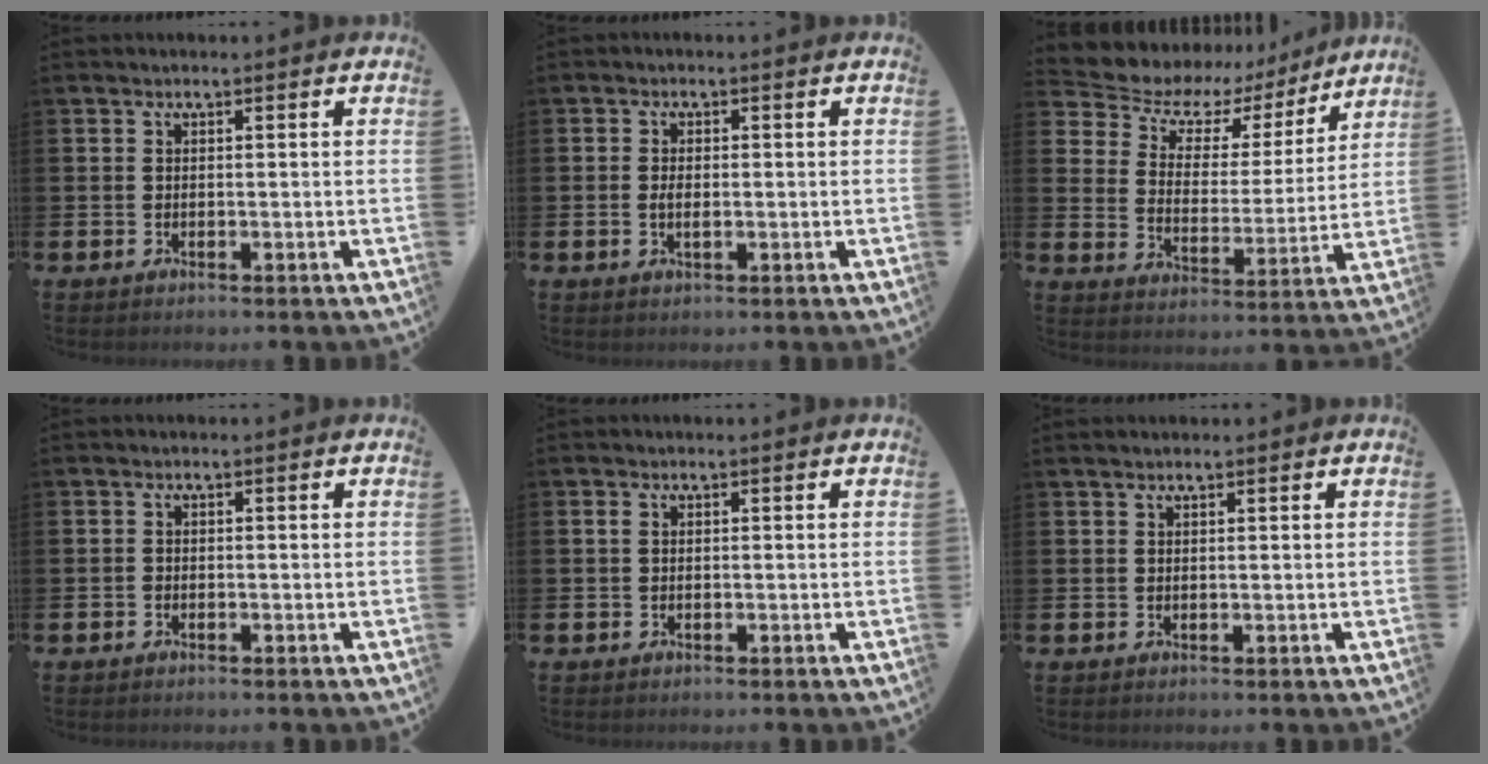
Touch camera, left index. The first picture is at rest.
{"total": 1.6, "force": [0.0, 0.8, 1.4], "torque": [-0.021, 0.000, -0.003]}
{"total": 6.1, "force": [4.4, 4.0, 1.2], "torque": [-0.054, -0.038, 0.070]}
{"total": 1.0, "force": [-0.9, 0.2, -0.3], "torque": [0.002, 0.003, -0.018]}
{"total": 0.7, "force": [0.2, 0.4, 0.5], "torque": [-0.008, 0.003, 0.002]}
{"total": 1.2, "force": [1.1, 0.3, 0.4], "torque": [-0.003, 0.000, 0.018]}